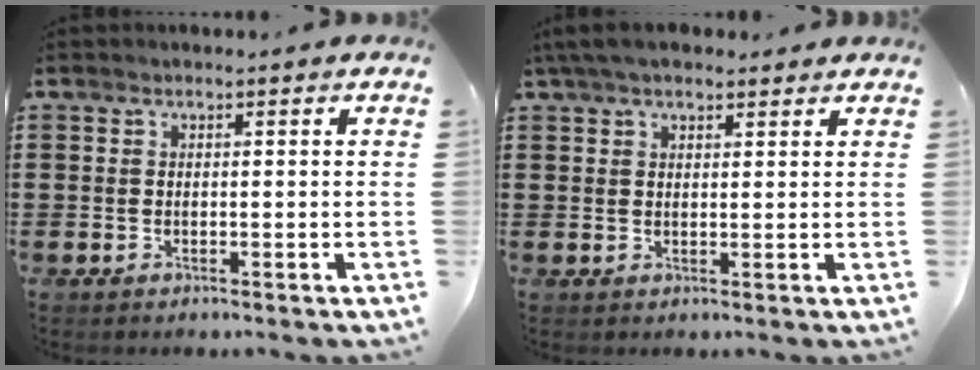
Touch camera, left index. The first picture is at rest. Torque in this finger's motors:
{"motor_torque": [1.19, -0.95, 0.69, 0.21]}